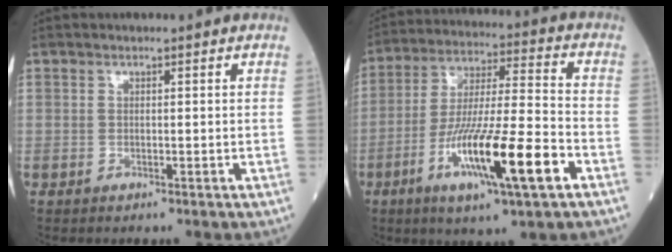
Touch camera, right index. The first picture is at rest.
{"total": 16.6, "force": [-6.8, 1.2, 15.1], "torque": [-0.279, -0.018, -0.115]}